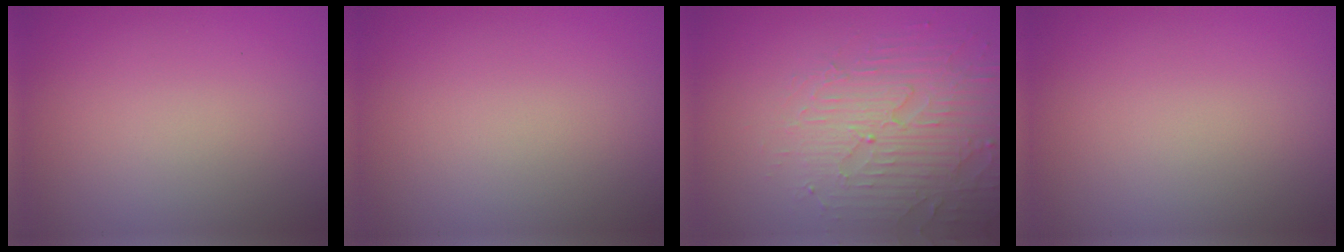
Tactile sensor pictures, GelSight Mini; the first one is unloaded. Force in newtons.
{"total": 0.0}
{"total": 4.5, "press": 4.3, "slide": 1.3}
{"total": 0.0}